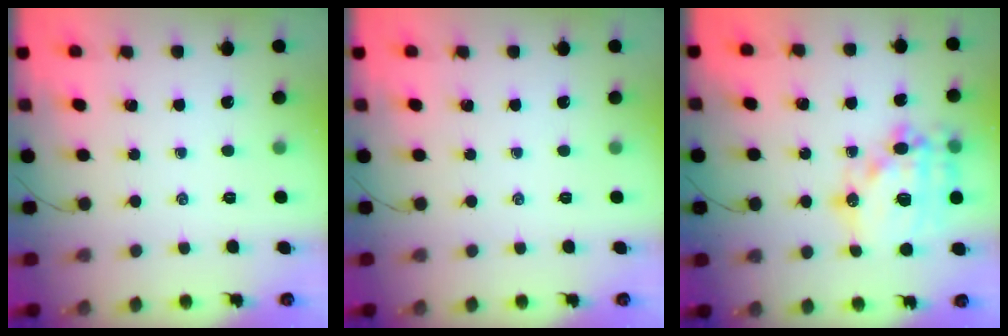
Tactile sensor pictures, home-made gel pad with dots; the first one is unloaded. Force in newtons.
{"total": 0.0}
{"total": 19.3, "press": 18.9, "slide": 4.1}